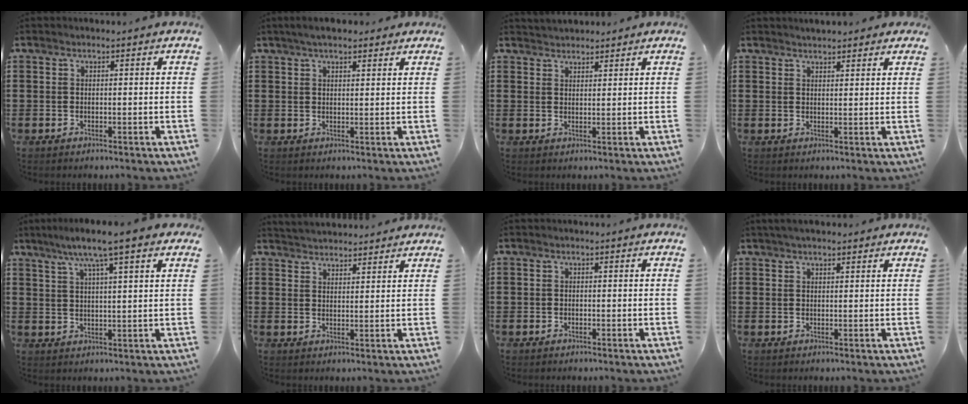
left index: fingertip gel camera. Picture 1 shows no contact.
{"total": 3.5, "force": [2.6, 1.2, 2.0], "torque": [-0.045, 0.007, 0.048]}
{"total": 1.9, "force": [1.9, 0.4, -0.2], "torque": [-0.002, 0.000, 0.038]}
{"total": 1.8, "force": [1.8, 0.4, 0.2], "torque": [-0.008, 0.003, 0.035]}
{"total": 6.8, "force": [4.7, 0.2, 4.9], "torque": [-0.108, -0.002, 0.080]}
{"total": 2.6, "force": [2.6, 0.0, -0.4], "torque": [-0.001, -0.007, 0.050]}
{"total": 0.6, "force": [-0.5, 0.4, 0.1], "torque": [-0.004, 0.001, -0.010]}
{"total": 1.7, "force": [1.3, 0.4, 0.9], "torque": [-0.019, 0.004, 0.025]}